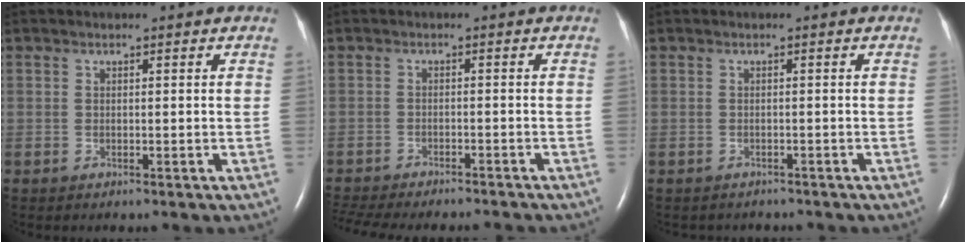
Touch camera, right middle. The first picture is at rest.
{"total": 15.7, "force": [-14.0, 3.0, 6.3], "torque": [-0.148, -0.024, -0.189]}
{"total": 3.1, "force": [-2.8, 1.3, 0.4], "torque": [-0.011, -0.001, -0.032]}